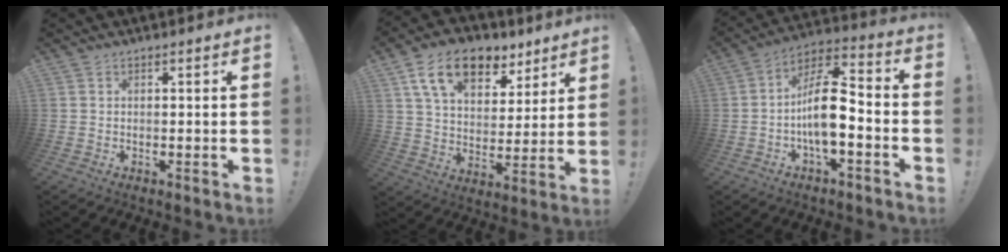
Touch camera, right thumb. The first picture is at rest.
{"total": 16.8, "force": [9.8, 9.9, 9.4], "torque": [-0.157, -0.043, 0.179]}
{"total": 14.2, "force": [-3.1, 6.4, 12.3], "torque": [-0.219, 0.022, -0.053]}